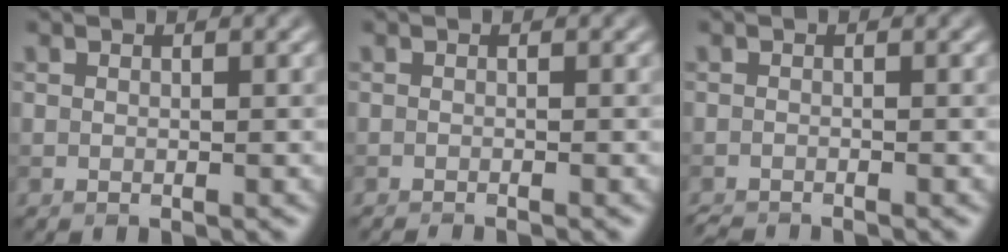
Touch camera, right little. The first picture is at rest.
{"total": 1.1, "force": [-0.9, 0.1, 0.6], "torque": [0.002, -0.002, -0.017]}
{"total": 1.5, "force": [-1.5, 0.0, 0.2], "torque": [-0.001, -0.008, -0.027]}